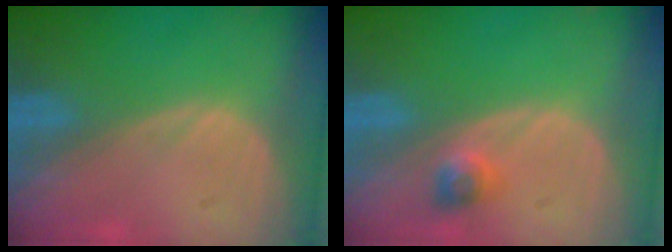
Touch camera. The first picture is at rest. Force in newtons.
{"total": 2.3, "press": 2.0, "slide": 1.1}